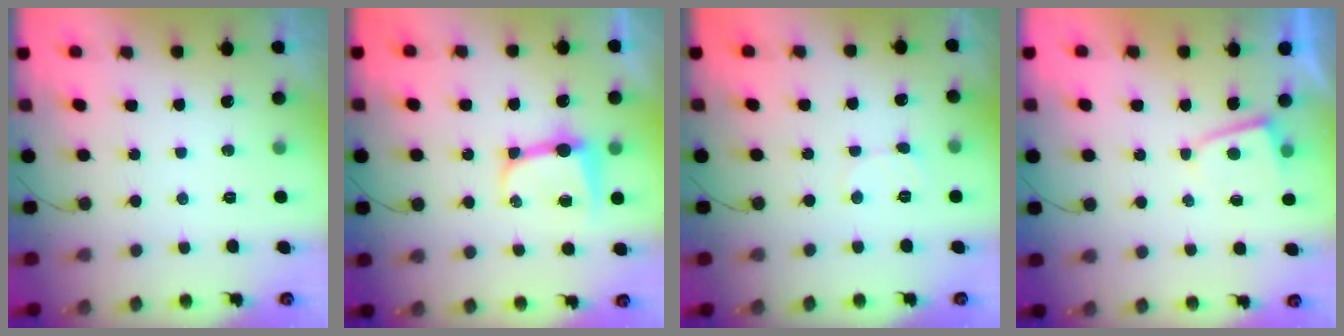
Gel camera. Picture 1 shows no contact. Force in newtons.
{"total": 8.5, "press": 8.5, "slide": 0.7}
{"total": 3.5, "press": 3.5, "slide": 0.3}
{"total": 3.2, "press": 3.2, "slide": 0.3}